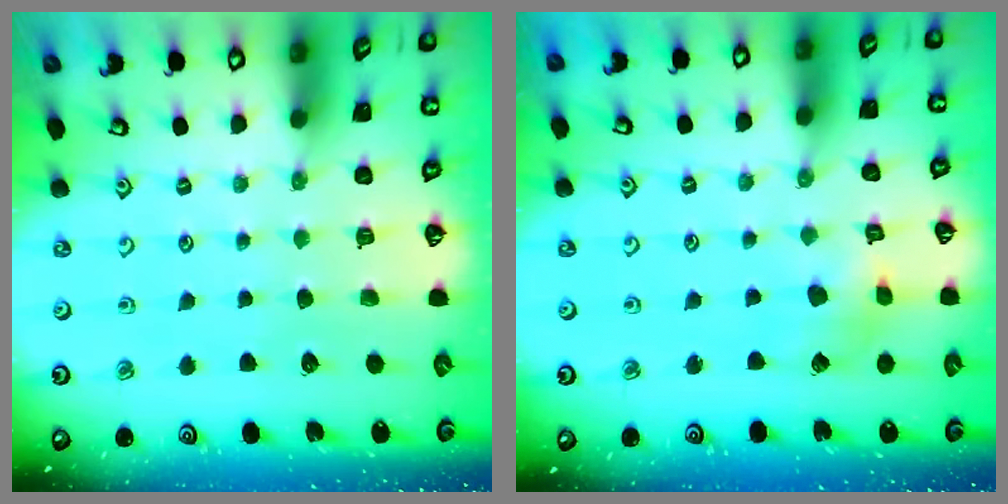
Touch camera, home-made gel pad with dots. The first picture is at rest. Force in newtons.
{"total": 4.6, "press": 4.6, "slide": 0.4}